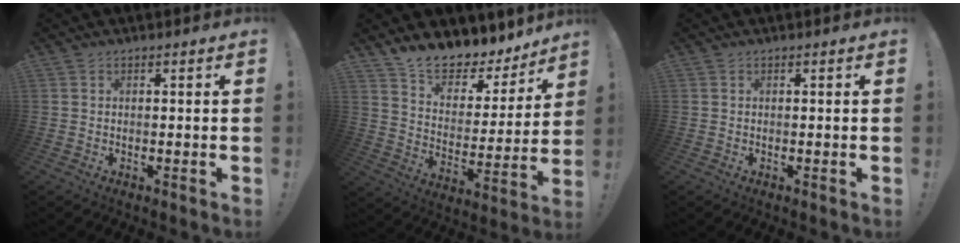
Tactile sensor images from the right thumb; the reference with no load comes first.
{"total": 11.2, "force": [10.2, 3.4, 3.2], "torque": [-0.063, -0.093, 0.179]}
{"total": 0.0}